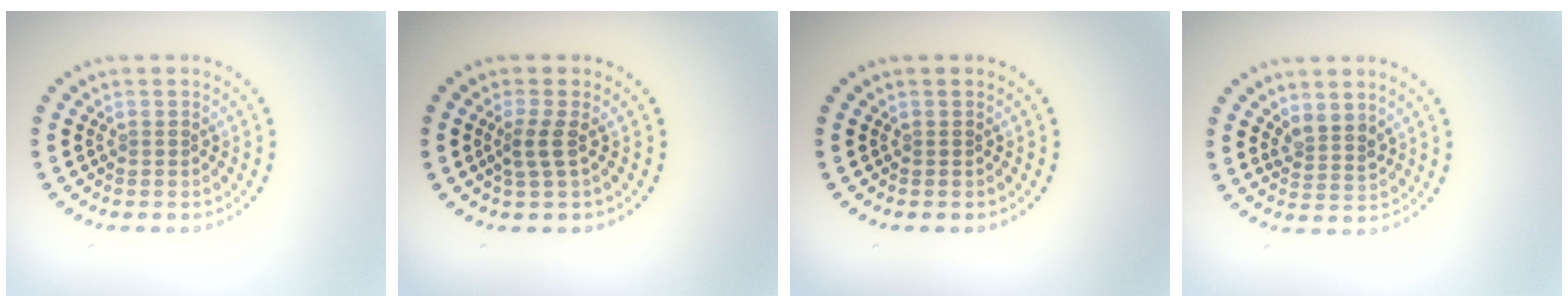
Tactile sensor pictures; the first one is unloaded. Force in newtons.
{"total": 1.9, "press": 1.4, "slide": 1.4}
{"total": 0.0}
{"total": 2.2, "press": 1.8, "slide": 1.3}